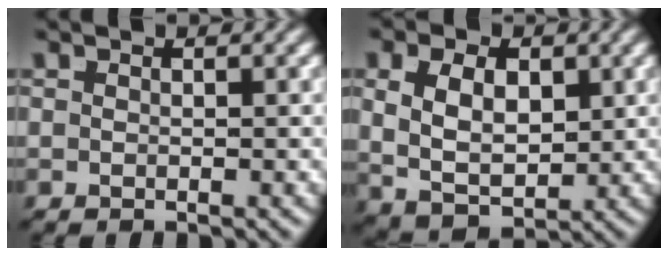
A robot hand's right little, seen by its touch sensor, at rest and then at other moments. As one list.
[{"total": 8.2, "force": [0.2, 6.6, 4.9], "torque": [-0.100, -0.021, 0.007]}]